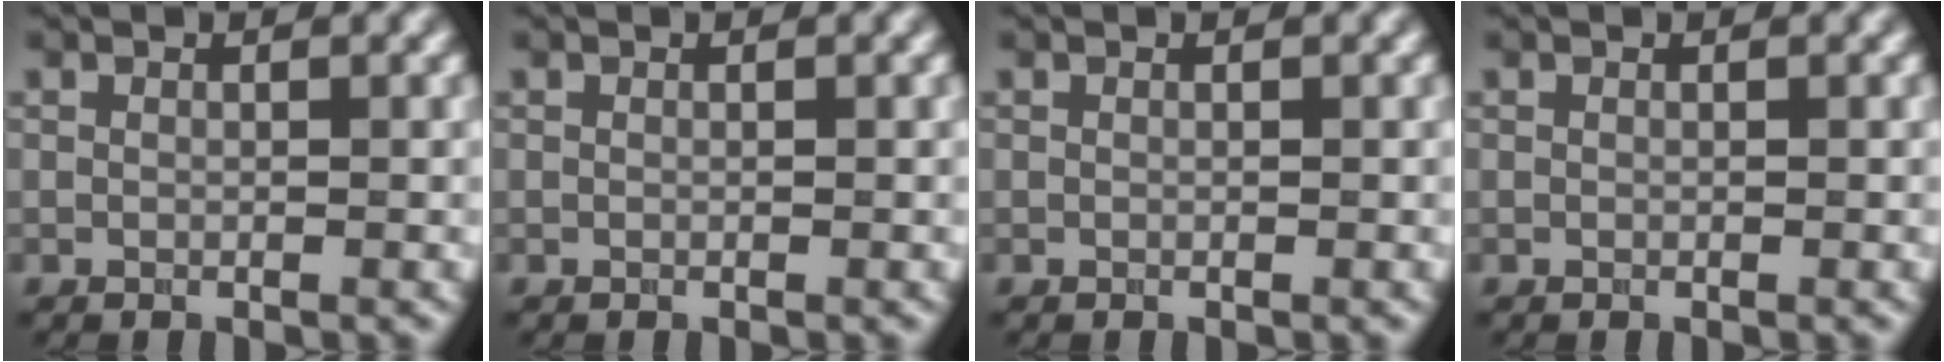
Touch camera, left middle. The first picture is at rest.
{"total": 0.0}
{"total": 0.0}
{"total": 0.0}